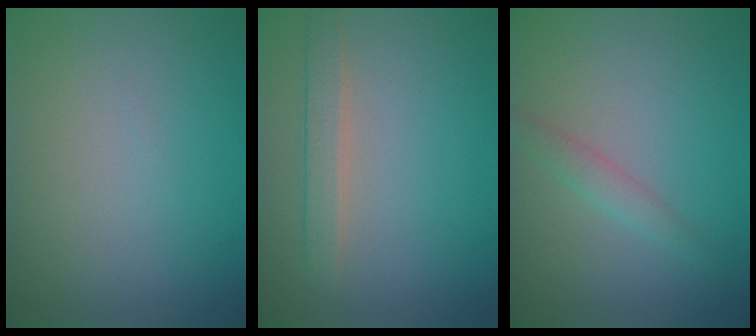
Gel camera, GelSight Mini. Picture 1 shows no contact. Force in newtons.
{"total": 2.2, "press": 2.2, "slide": 0.1}
{"total": 1.5, "press": 1.5, "slide": 0.1}